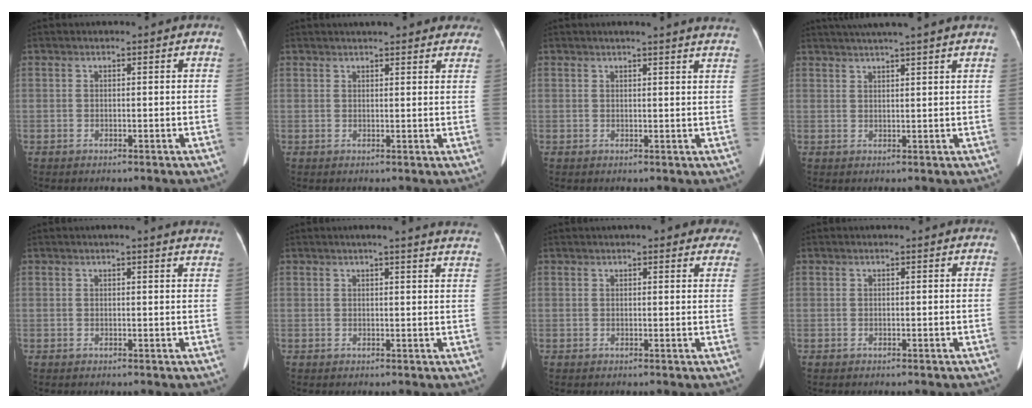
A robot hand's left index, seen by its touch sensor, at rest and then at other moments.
{"total": 12.9, "force": [11.3, 3.0, 5.5], "torque": [-0.049, 0.024, 0.125]}
{"total": 10.3, "force": [9.5, 0.1, 4.1], "torque": [-0.045, -0.012, 0.088]}
{"total": 9.5, "force": [8.1, -0.9, 4.9], "torque": [-0.078, 0.029, 0.101]}
{"total": 5.3, "force": [4.8, 0.3, 2.2], "torque": [-0.023, 0.006, 0.034]}
{"total": 11.6, "force": [10.5, 0.4, 5.0], "torque": [-0.054, -0.012, 0.099]}
{"total": 8.6, "force": [7.1, 2.5, 4.2], "torque": [-0.033, 0.014, 0.074]}
{"total": 0.0}